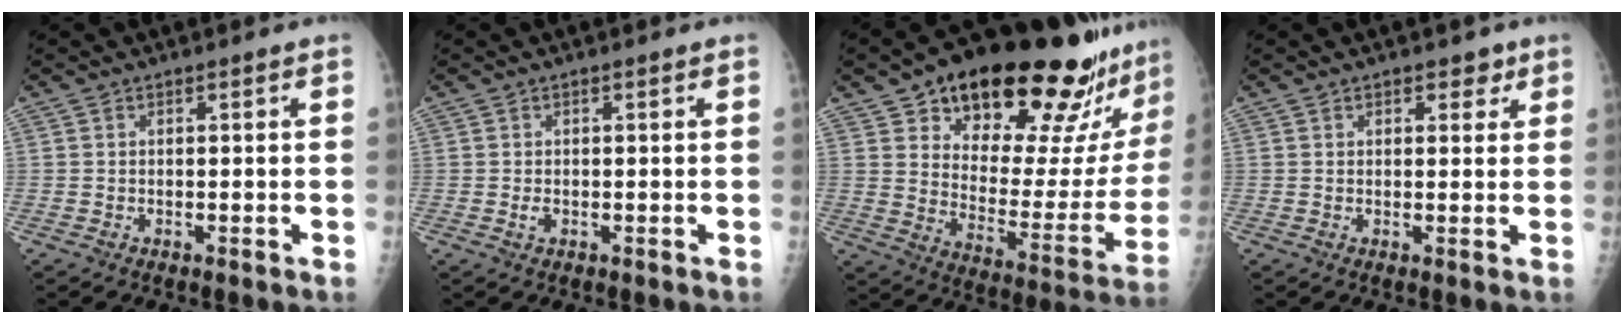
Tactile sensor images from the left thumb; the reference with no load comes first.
{"total": 1.1, "force": [-0.1, 0.7, 0.9], "torque": [-0.013, -0.001, -0.001]}
{"total": 29.9, "force": [21.0, 10.5, 18.5], "torque": [-0.234, -0.083, 0.300]}
{"total": 2.8, "force": [1.7, 1.7, 1.4], "torque": [0.002, -0.007, 0.021]}